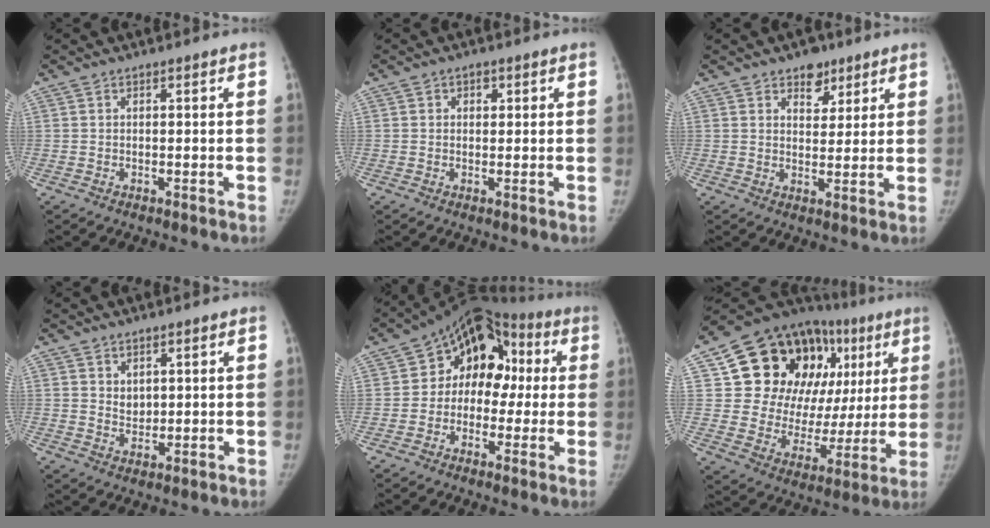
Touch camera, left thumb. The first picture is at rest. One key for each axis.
{"total": 1.7, "fx": 0.6, "fy": 1.4, "fz": 0.8, "tx": 0.002, "ty": 0.000, "tz": 0.004}
{"total": 5.3, "fx": 3.5, "fy": 3.4, "fz": 2.2, "tx": 0.000, "ty": -0.019, "tz": 0.053}
{"total": 2.6, "fx": 1.3, "fy": 1.9, "fz": 1.2, "tx": -0.007, "ty": -0.012, "tz": 0.027}
{"total": 14.0, "fx": 1.1, "fy": 10.4, "fz": 9.2, "tx": -0.072, "ty": 0.045, "tz": 0.000}
{"total": 27.8, "fx": 9.9, "fy": 18.5, "fz": 18.1, "tx": -0.199, "ty": 0.027, "tz": 0.163}